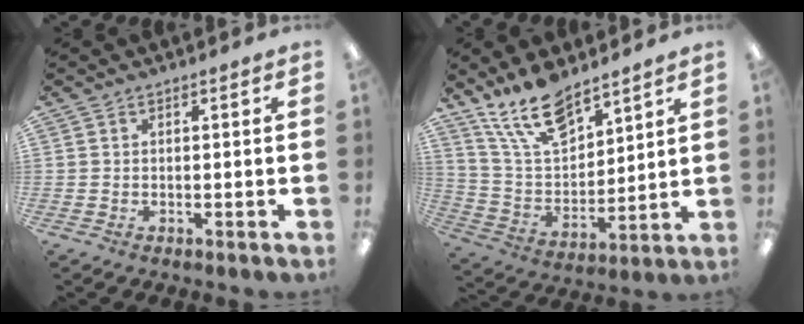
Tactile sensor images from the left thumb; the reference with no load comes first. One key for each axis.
{"total": 15.3, "fx": 11.6, "fy": 6.5, "fz": 7.5, "tx": -0.153, "ty": -0.060, "tz": 0.214}